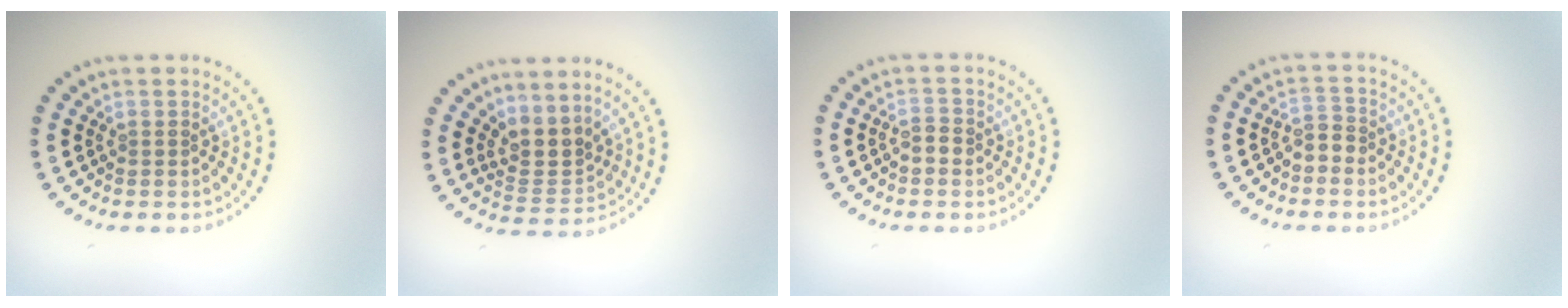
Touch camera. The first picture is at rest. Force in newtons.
{"total": 3.0, "press": 2.0, "slide": 2.2}
{"total": 1.2, "press": 1.2, "slide": 0.4}
{"total": 1.5, "press": 1.3, "slide": 0.8}